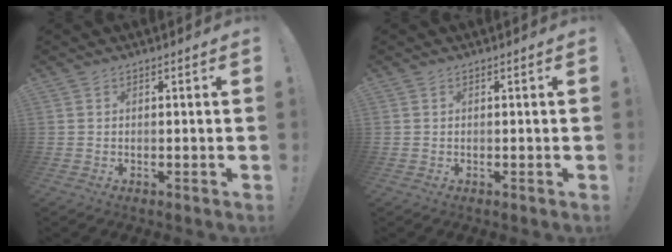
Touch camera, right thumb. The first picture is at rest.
{"total": 0.0}